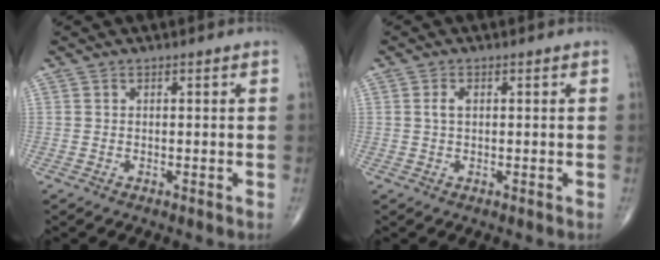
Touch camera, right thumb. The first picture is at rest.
{"total": 1.6, "force": [0.3, 0.8, 1.3], "torque": [-0.030, 0.004, 0.006]}